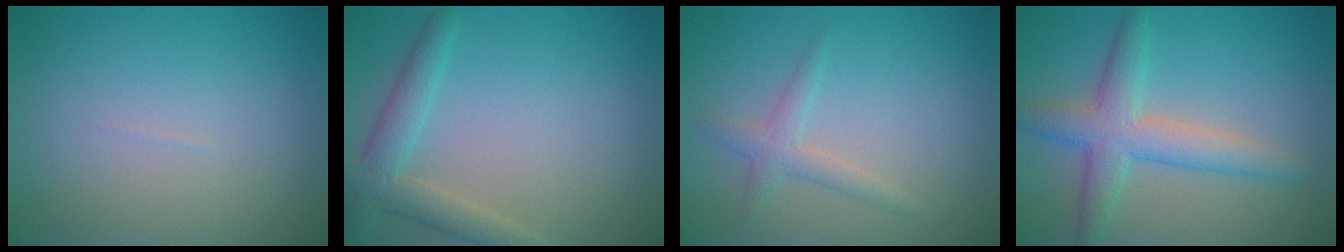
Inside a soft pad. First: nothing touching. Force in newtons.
{"total": 3.6, "press": 3.6, "slide": 0.3}
{"total": 1.9, "press": 1.9, "slide": 0.1}
{"total": 4.8, "press": 4.8, "slide": 0.1}